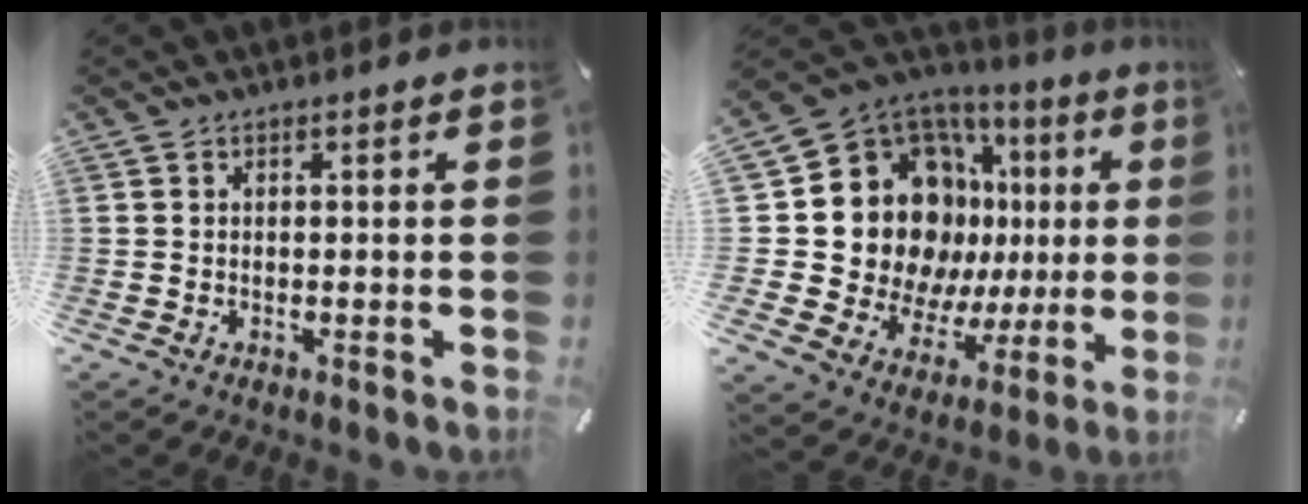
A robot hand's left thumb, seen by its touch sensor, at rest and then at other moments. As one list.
[{"total": 24.4, "force": [5.3, 17.9, 15.6], "torque": [-0.276, -0.052, 0.133]}]